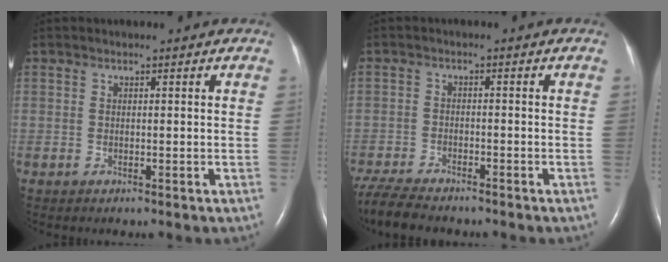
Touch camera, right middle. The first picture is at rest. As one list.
[{"total": 8.8, "force": [-7.8, 1.8, 3.8], "torque": [-0.072, -0.019, -0.130]}]